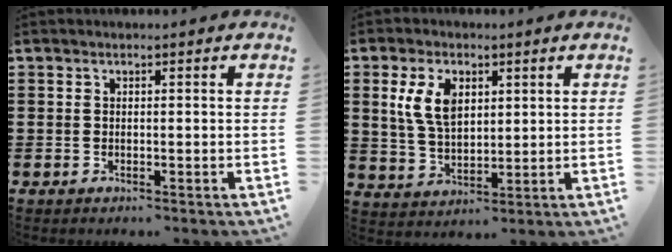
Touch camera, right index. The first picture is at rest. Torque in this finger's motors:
{"motor_torque": [1.21, 0.14, 0.72, 0.19]}